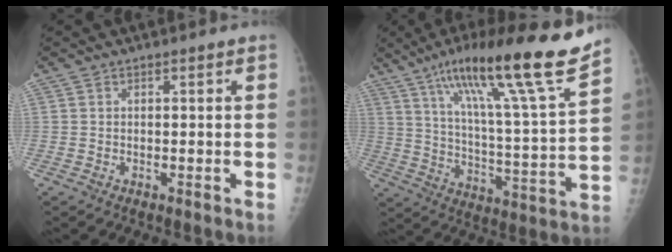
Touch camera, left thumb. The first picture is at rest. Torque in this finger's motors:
{"motor_torque": [0.58, 0.47, 1.67, -1.10, 0.20]}